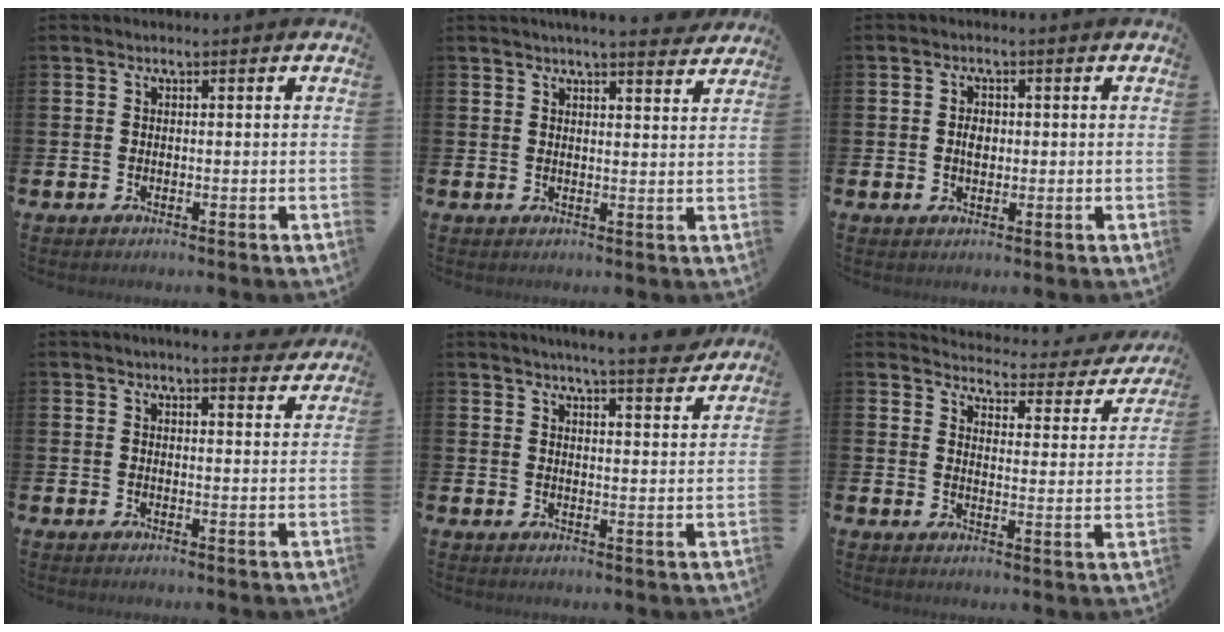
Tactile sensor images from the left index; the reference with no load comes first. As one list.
[{"total": 4.5, "force": [4.3, -0.1, 1.1], "torque": [-0.021, -0.021, 0.076]}, {"total": 2.3, "force": [0.0, 1.7, 1.6], "torque": [-0.014, 0.002, -0.005]}, {"total": 3.5, "force": [3.4, 0.0, 0.5], "torque": [-0.008, -0.019, 0.060]}, {"total": 5.9, "force": [5.6, -0.3, 1.8], "torque": [-0.031, -0.033, 0.097]}, {"total": 3.5, "force": [3.4, 0.9, 0.6], "torque": [-0.030, -0.034, 0.049]}]